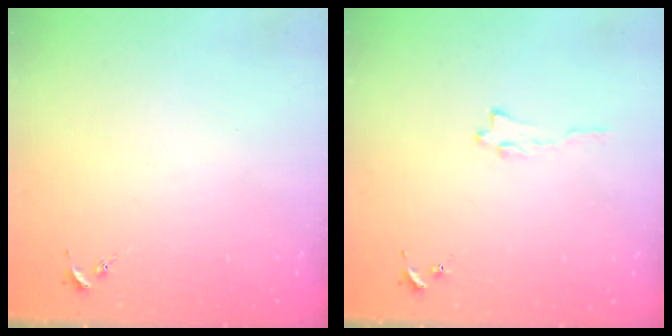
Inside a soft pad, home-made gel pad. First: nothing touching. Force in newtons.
{"total": 0.6, "press": 0.6, "slide": 0.1}